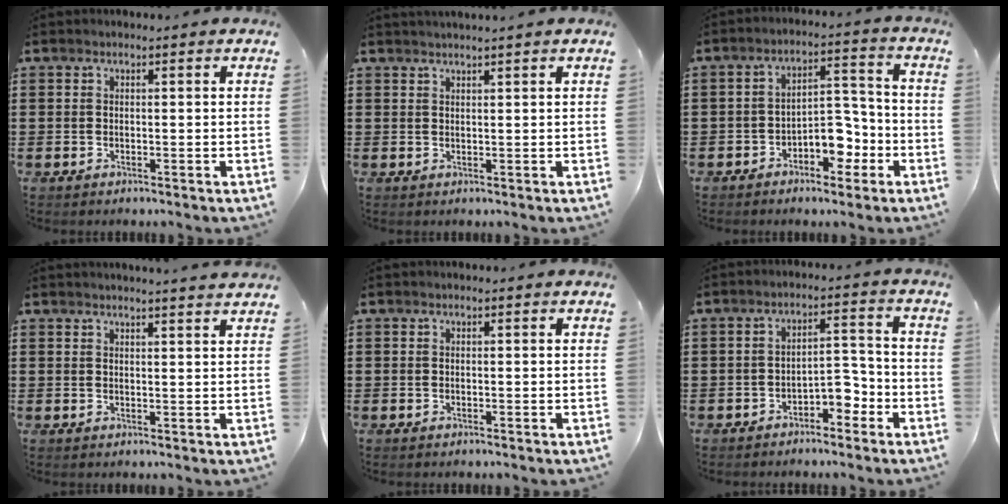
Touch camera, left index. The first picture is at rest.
{"total": 1.1, "force": [1.0, -0.2, 0.2], "torque": [-0.004, -0.002, 0.021]}
{"total": 6.0, "force": [-3.4, 3.5, 3.6], "torque": [-0.062, 0.022, -0.062]}
{"total": 2.1, "force": [2.0, -0.4, 0.3], "torque": [-0.008, -0.004, 0.039]}
{"total": 0.0}
{"total": 4.2, "force": [-3.2, 1.7, 2.2], "torque": [-0.039, 0.012, -0.062]}